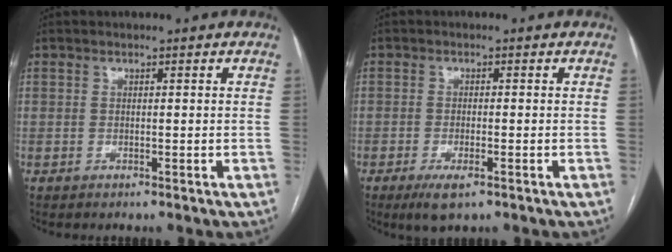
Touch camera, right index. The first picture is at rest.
{"total": 3.9, "force": [-2.3, 0.9, 3.0], "torque": [-0.060, -0.007, -0.035]}